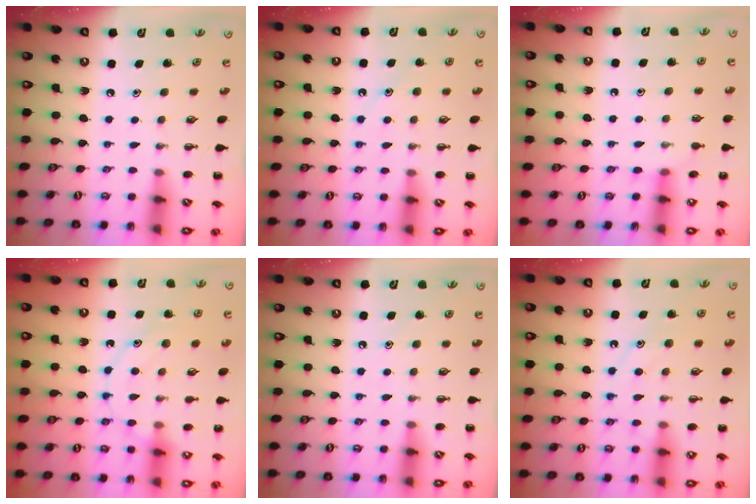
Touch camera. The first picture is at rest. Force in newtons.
{"total": 8.9, "press": 8.8, "slide": 1.2}
{"total": 6.2, "press": 6.1, "slide": 1.1}
{"total": 11.6, "press": 11.6, "slide": 0.6}
{"total": 7.5, "press": 7.3, "slide": 1.4}
{"total": 10.6, "press": 10.5, "slide": 0.9}